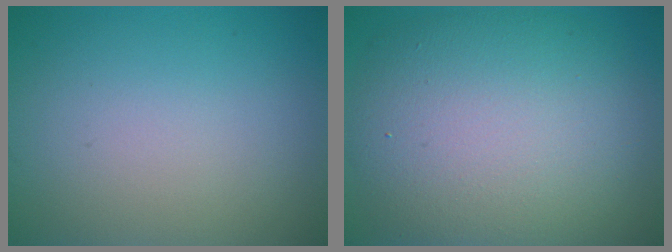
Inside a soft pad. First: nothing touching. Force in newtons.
{"total": 11.1, "press": 11.1, "slide": 1.2}